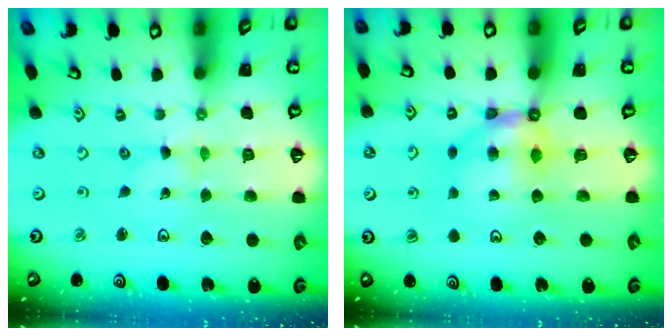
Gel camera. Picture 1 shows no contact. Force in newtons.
{"total": 7.3, "press": 7.3, "slide": 0.5}